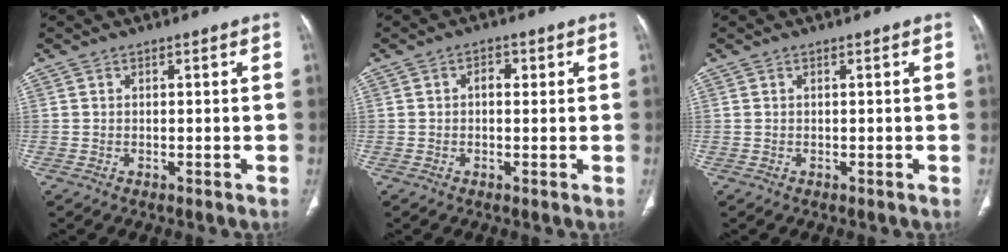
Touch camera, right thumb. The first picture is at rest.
{"total": 2.3, "force": [0.4, 1.6, 1.6], "torque": [-0.014, 0.004, 0.002]}
{"total": 0.0}